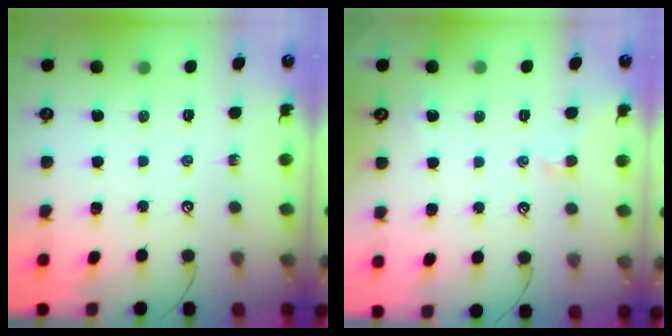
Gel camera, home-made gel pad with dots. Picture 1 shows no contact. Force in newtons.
{"total": 0.9, "press": 0.7, "slide": 0.6}